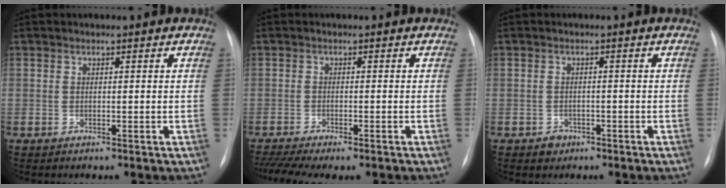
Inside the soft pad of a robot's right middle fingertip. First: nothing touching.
{"total": 10.4, "force": [-8.3, 2.5, 5.7], "torque": [-0.097, 0.002, -0.121]}
{"total": 2.0, "force": [-1.1, 1.6, 0.4], "torque": [-0.003, 0.005, -0.012]}